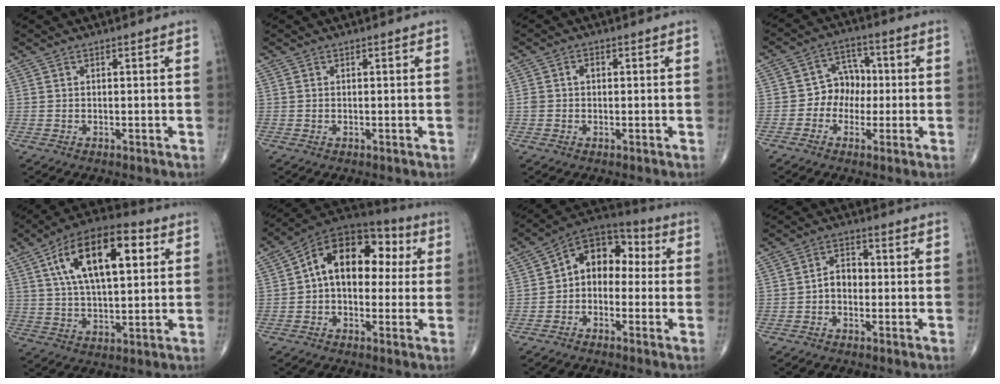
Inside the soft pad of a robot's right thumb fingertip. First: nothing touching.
{"total": 0.0}
{"total": 2.0, "force": [0.2, 1.5, 1.3], "torque": [-0.022, 0.010, 0.005]}
{"total": 6.7, "force": [-0.8, 5.7, 3.5], "torque": [-0.016, 0.023, -0.027]}
{"total": 18.6, "force": [5.8, 8.4, 15.6], "torque": [-0.249, 0.008, 0.091]}
{"total": 16.5, "force": [2.2, 10.6, 12.4], "torque": [-0.148, 0.046, 0.022]}
{"total": 10.9, "force": [0.1, 7.8, 7.6], "torque": [-0.075, 0.043, -0.022]}
{"total": 4.6, "force": [-0.8, 3.3, 3.2], "torque": [-0.038, 0.022, -0.023]}